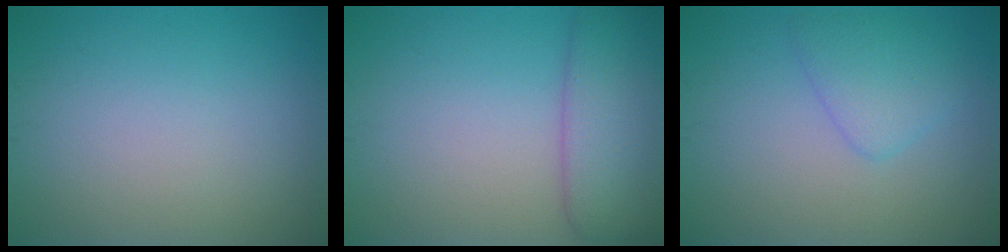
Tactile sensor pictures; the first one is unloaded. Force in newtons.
{"total": 5.1, "press": 5.0, "slide": 0.5}
{"total": 2.7, "press": 2.7, "slide": 0.0}